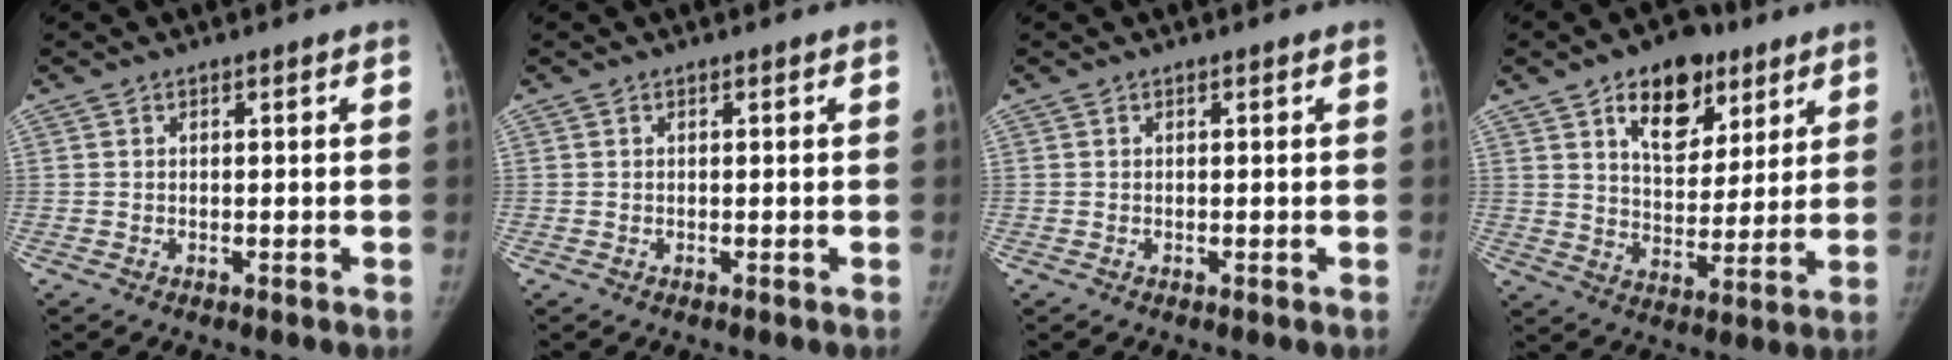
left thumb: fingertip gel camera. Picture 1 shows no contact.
{"total": 0.0}
{"total": 0.0}
{"total": 14.3, "force": [7.8, 8.5, 8.4], "torque": [-0.084, -0.034, 0.124]}